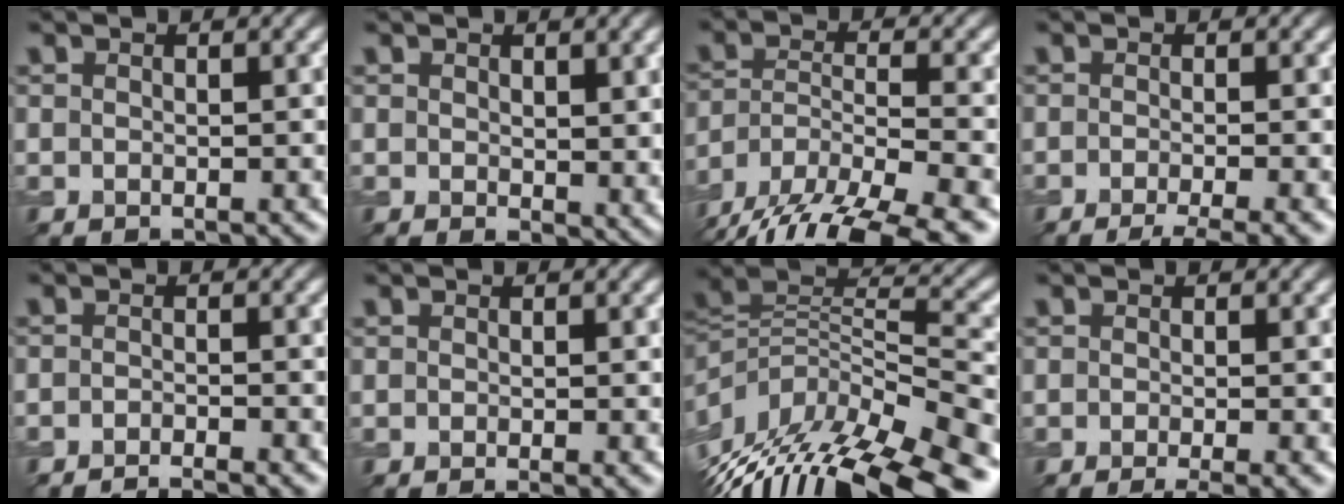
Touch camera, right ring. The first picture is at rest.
{"total": 2.2, "force": [0.9, 1.2, 1.6], "torque": [-0.022, -0.009, 0.022]}
{"total": 13.9, "force": [-11.3, 4.7, 6.6], "torque": [-0.130, -0.031, -0.163]}
{"total": 3.9, "force": [-2.4, 0.7, 3.0], "torque": [-0.037, -0.003, -0.041]}
{"total": 2.4, "force": [-2.1, 0.2, 1.1], "torque": [-0.013, -0.003, -0.039]}
{"total": 1.1, "force": [-0.3, 0.2, 1.0], "torque": [-0.012, -0.008, -0.007]}
{"total": 14.1, "force": [-7.1, 5.8, 10.8], "torque": [-0.217, 0.006, -0.106]}
{"total": 2.9, "force": [-1.3, 0.7, 2.4], "torque": [-0.030, -0.007, -0.021]}